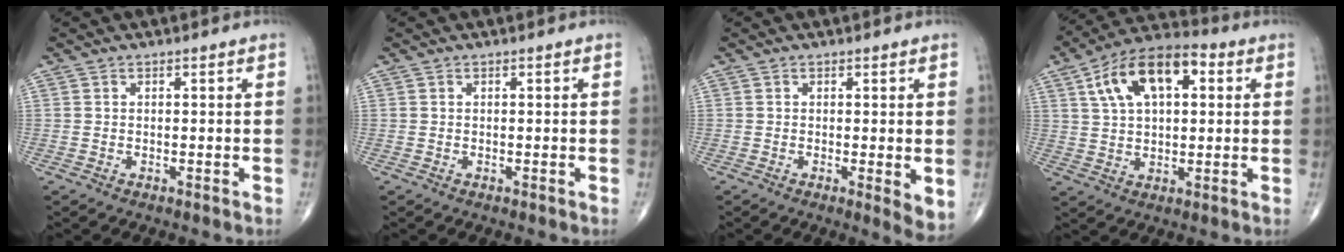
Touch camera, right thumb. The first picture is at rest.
{"total": 0.0}
{"total": 3.7, "force": [-0.1, 1.0, 3.6], "torque": [-0.053, -0.014, -0.005]}
{"total": 15.2, "force": [4.9, 8.1, 11.9], "torque": [-0.189, 0.019, 0.075]}